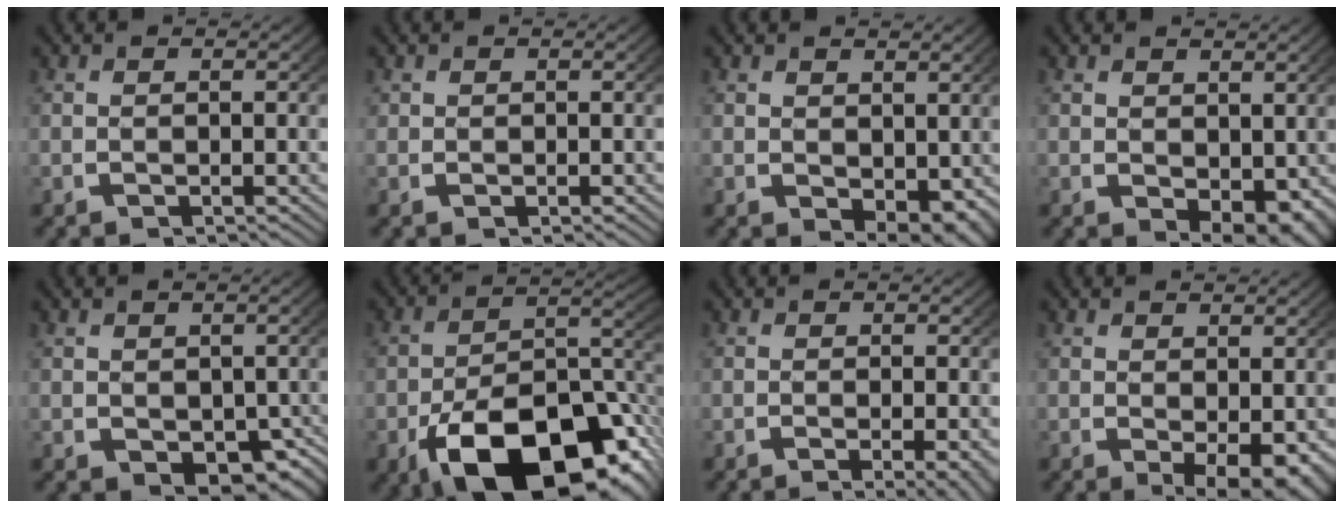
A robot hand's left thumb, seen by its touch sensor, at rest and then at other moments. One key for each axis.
{"total": 0.6, "fx": 0.2, "fy": 0.6, "fz": 0.2, "tx": -0.006, "ty": -0.008, "tz": 0.006}
{"total": 3.5, "fx": 0.3, "fy": 2.2, "fz": 2.7, "tx": -0.037, "ty": -0.025, "tz": 0.025}
{"total": 3.8, "fx": 0.0, "fy": 2.4, "fz": 2.9, "tx": -0.041, "ty": -0.028, "tz": 0.022}
{"total": 4.8, "fx": -1.1, "fy": 3.4, "fz": 3.2, "tx": -0.045, "ty": -0.031, "tz": 0.005}
{"total": 17.6, "fx": -6.9, "fy": 9.9, "fz": 12.8, "tx": -0.219, "ty": -0.066, "tz": -0.068}
{"total": 2.8, "fx": -1.1, "fy": 0.7, "fz": 2.4, "tx": -0.034, "ty": -0.011, "tz": -0.012}
{"total": 4.2, "fx": -0.6, "fy": 2.3, "fz": 3.5, "tx": -0.058, "ty": -0.033, "tz": 0.010}